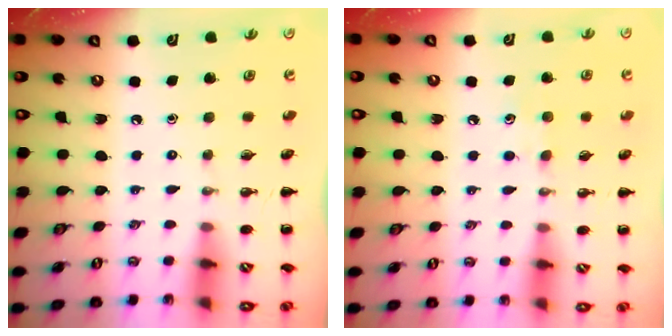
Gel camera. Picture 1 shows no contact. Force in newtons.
{"total": 5.7, "press": 5.5, "slide": 1.5}